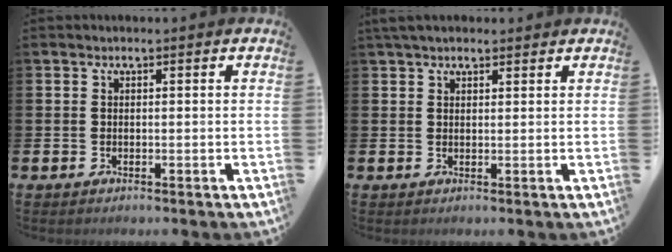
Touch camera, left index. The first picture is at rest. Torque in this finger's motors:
{"motor_torque": [0.57, -1.57, -0.62, 0.21]}